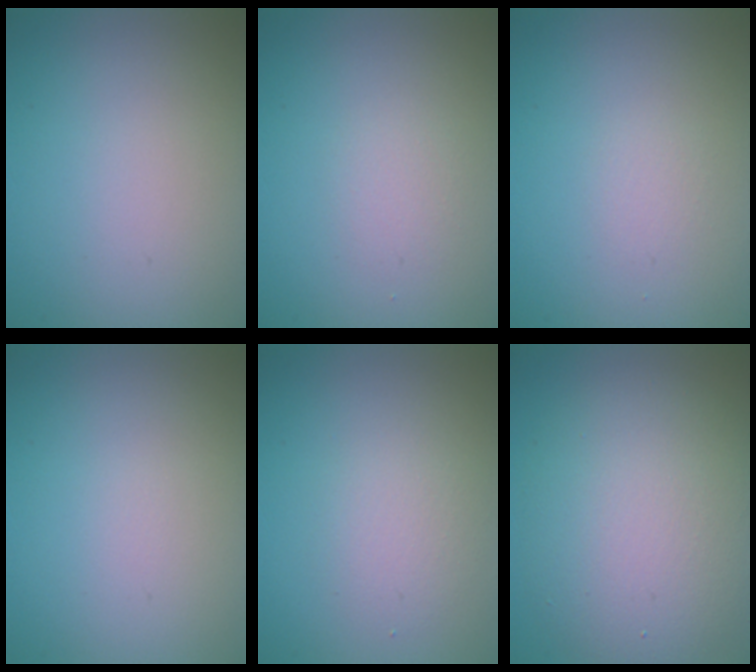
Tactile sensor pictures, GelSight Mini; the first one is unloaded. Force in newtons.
{"total": 1.1, "press": 1.1, "slide": 0.0}
{"total": 0.0}
{"total": 0.0}
{"total": 1.9, "press": 1.9, "slide": 0.1}
{"total": 7.7, "press": 7.6, "slide": 0.6}